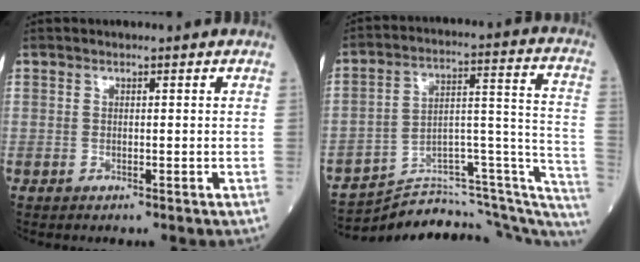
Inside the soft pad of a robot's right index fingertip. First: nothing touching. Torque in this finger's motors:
{"motor_torque": [-0.14, -0.12, -0.08, -0.04]}